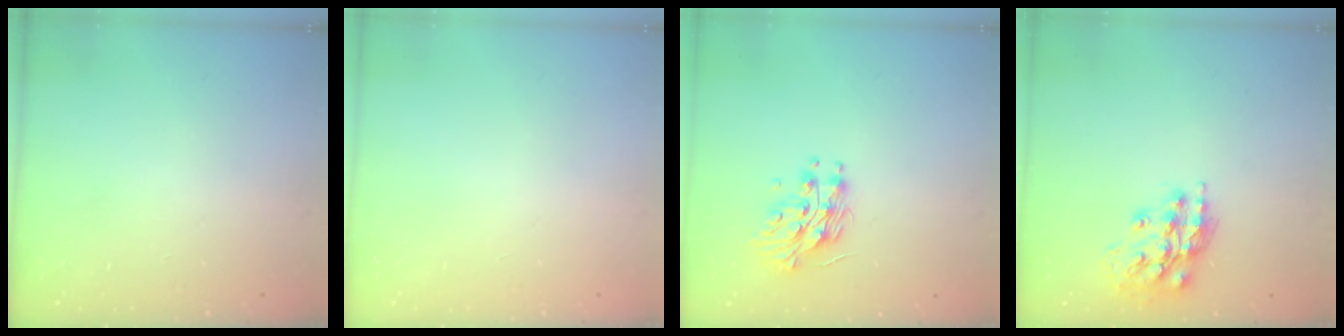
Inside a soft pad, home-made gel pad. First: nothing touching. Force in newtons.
{"total": 0.0}
{"total": 11.6, "press": 11.6, "slide": 0.0}
{"total": 14.9, "press": 14.9, "slide": 1.1}